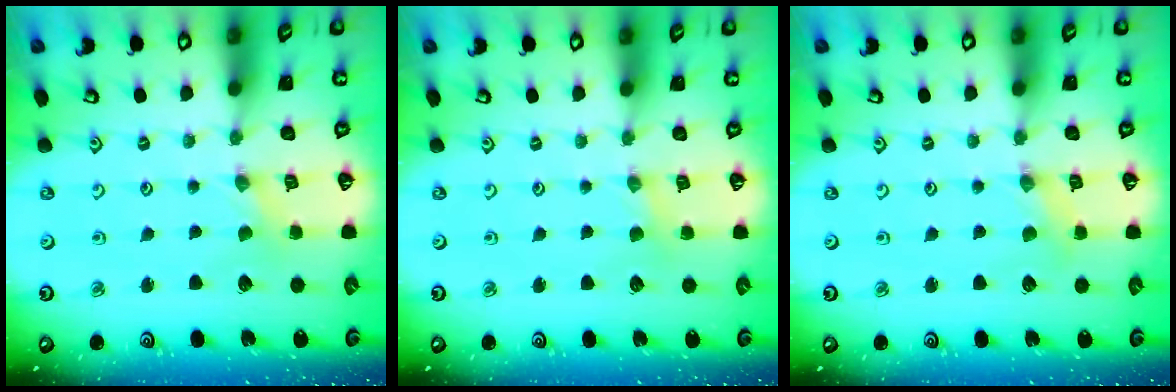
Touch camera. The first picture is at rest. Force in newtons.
{"total": 2.0, "press": 2.0, "slide": 0.3}
{"total": 1.9, "press": 1.9, "slide": 0.3}